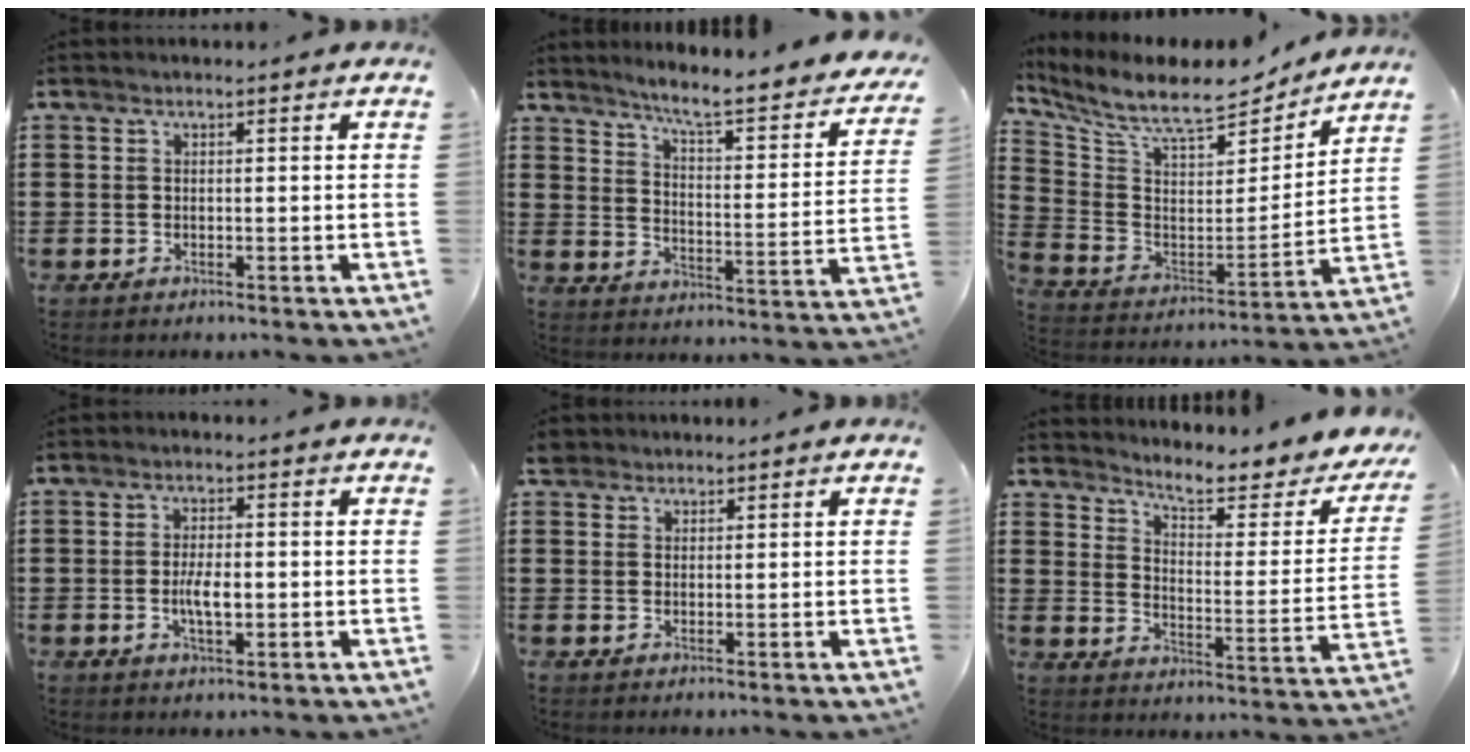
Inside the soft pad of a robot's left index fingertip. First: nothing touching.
{"total": 5.8, "force": [4.7, -0.1, 3.3], "torque": [-0.078, -0.042, 0.068]}
{"total": 10.4, "force": [8.9, 2.0, 5.1], "torque": [-0.130, -0.060, 0.151]}
{"total": 4.3, "force": [-0.5, 1.5, 4.0], "torque": [-0.079, -0.001, -0.011]}
{"total": 1.9, "force": [1.5, 1.1, 0.2], "torque": [-0.010, 0.008, 0.029]}
{"total": 5.9, "force": [5.0, 0.5, 3.1], "torque": [-0.068, -0.042, 0.076]}